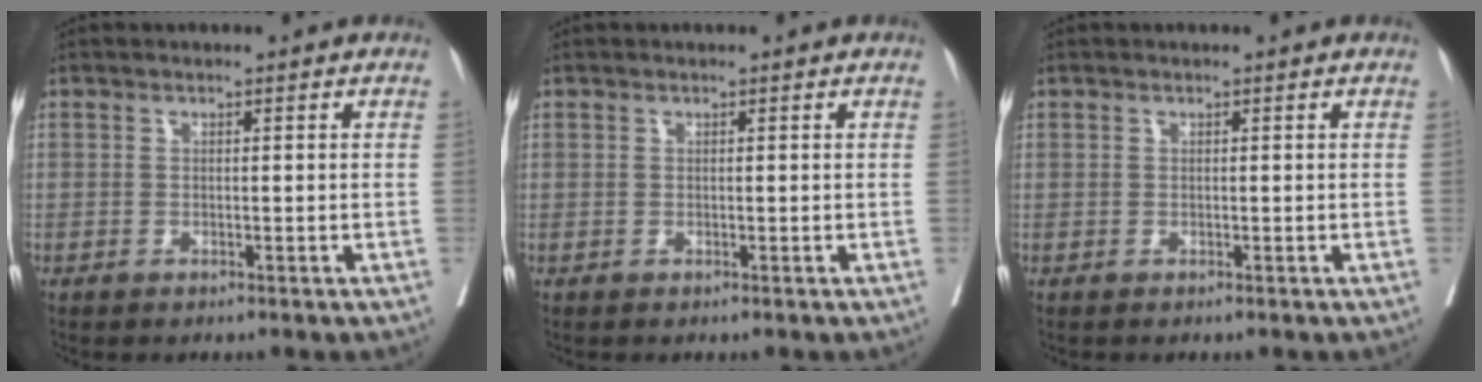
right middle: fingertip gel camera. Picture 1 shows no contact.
{"total": 0.0}
{"total": 0.0}